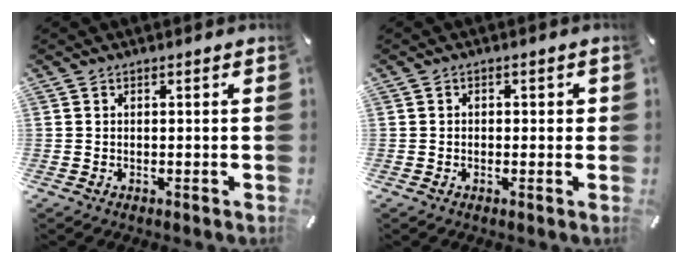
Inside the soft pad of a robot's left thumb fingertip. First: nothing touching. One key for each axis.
{"total": 1.2, "fx": -0.4, "fy": 0.9, "fz": 0.6, "tx": -0.012, "ty": 0.005, "tz": -0.010}